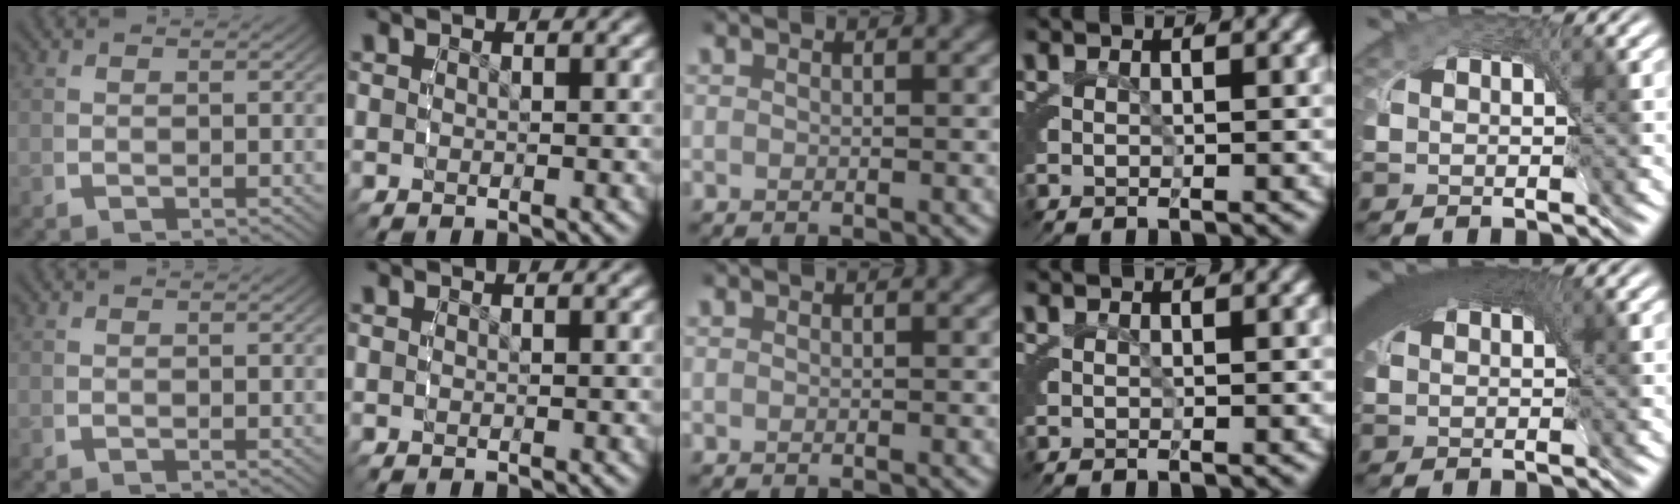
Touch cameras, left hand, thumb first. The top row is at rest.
{"little": {"total": 8.1, "force": [2.9, 4.0, 6.4], "torque": [-0.100, 0.018, 0.030]}}